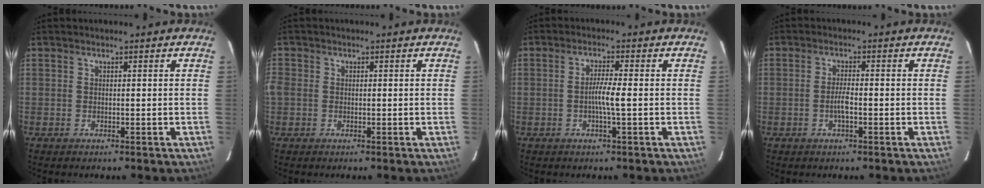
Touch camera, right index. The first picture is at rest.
{"total": 2.3, "force": [-0.2, 1.9, 1.3], "torque": [-0.051, 0.014, -0.001]}
{"total": 3.5, "force": [-0.6, -0.3, 3.4], "torque": [-0.064, -0.002, -0.011]}
{"total": 2.5, "force": [-0.8, 0.4, 2.4], "torque": [-0.048, 0.001, -0.014]}